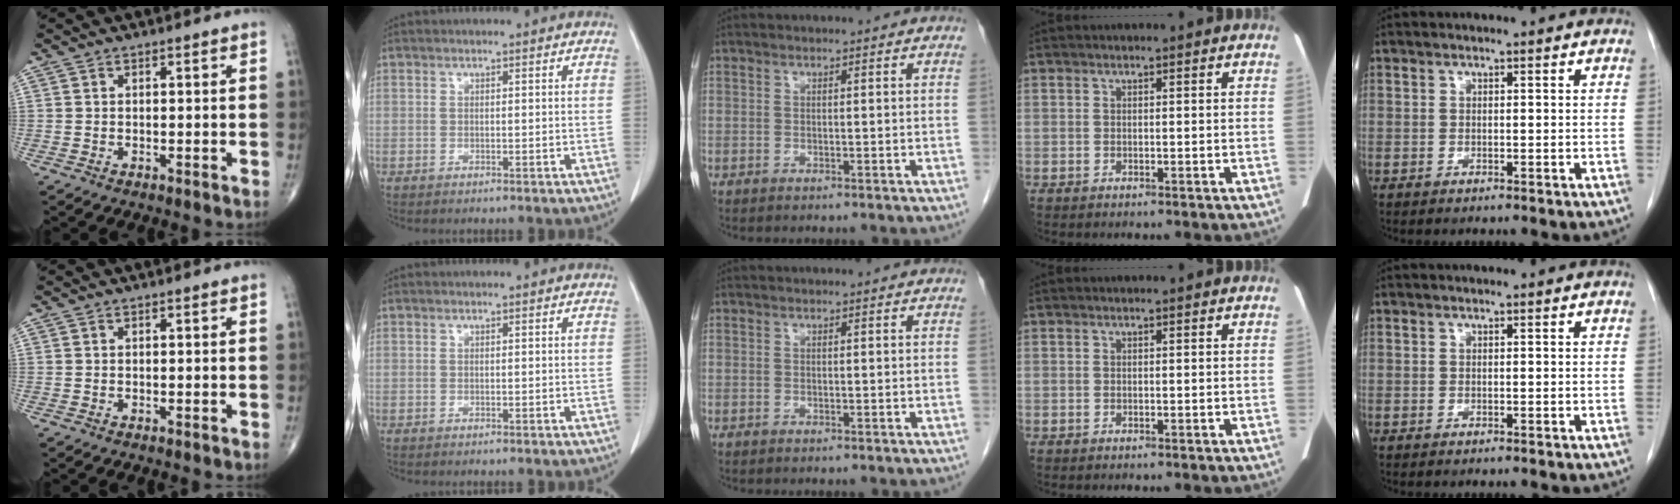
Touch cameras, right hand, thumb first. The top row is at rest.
{}